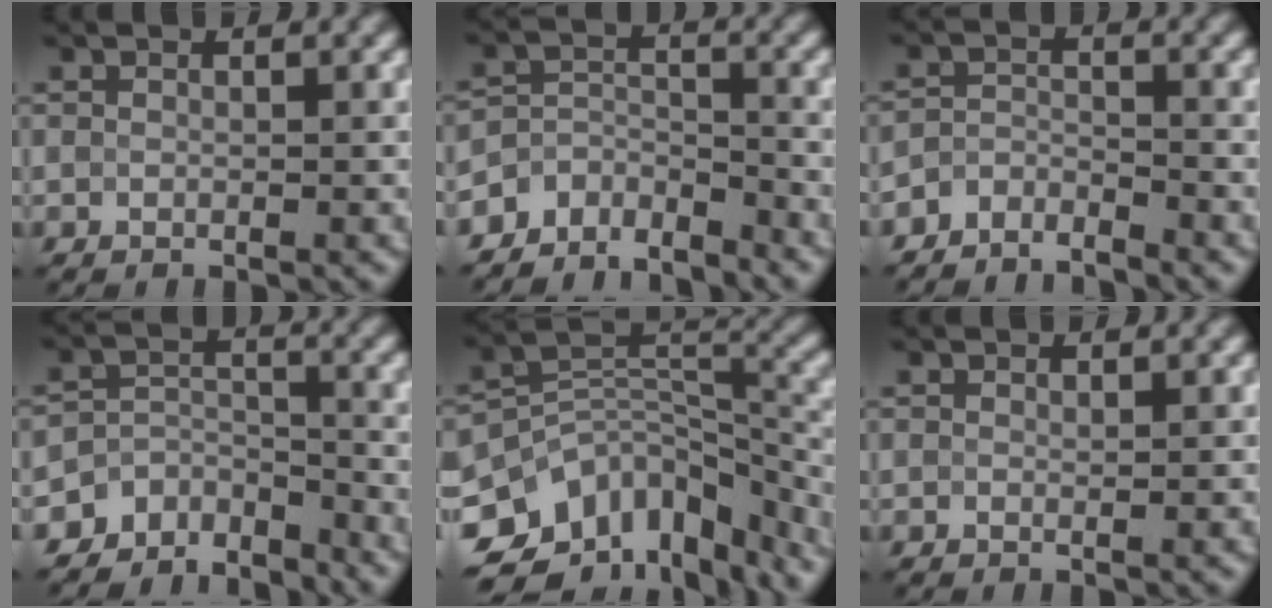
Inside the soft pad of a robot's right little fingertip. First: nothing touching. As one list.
[{"total": 4.7, "force": [-4.2, 1.8, 0.8], "torque": [-0.002, 0.000, -0.083]}, {"total": 2.8, "force": [-2.7, 0.7, 0.4], "torque": [-0.007, -0.001, -0.059]}, {"total": 5.3, "force": [-4.6, 2.4, 0.4], "torque": [0.005, -0.007, -0.080]}, {"total": 14.2, "force": [-9.1, 8.8, 6.6], "torque": [-0.149, 0.002, -0.114]}, {"total": 0.0}]